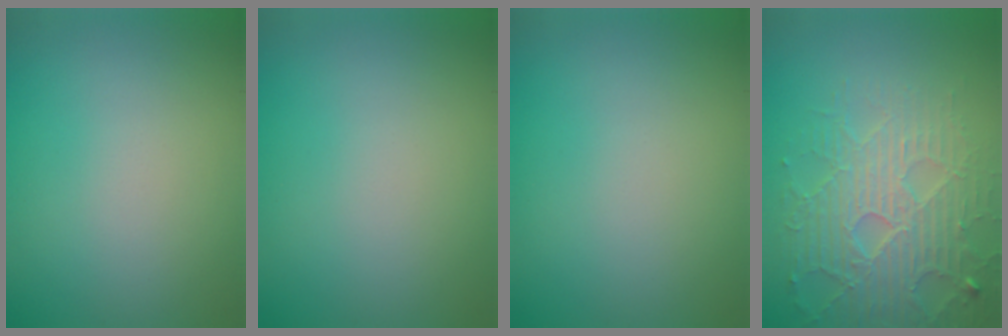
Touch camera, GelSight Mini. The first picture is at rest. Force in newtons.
{"total": 0.0}
{"total": 0.0}
{"total": 6.1, "press": 5.2, "slide": 3.1}